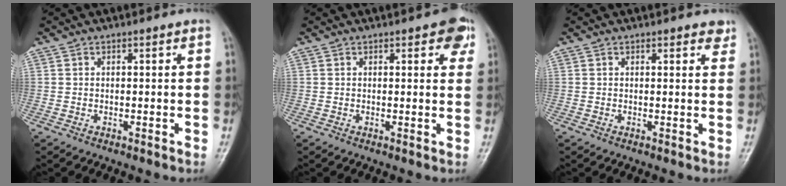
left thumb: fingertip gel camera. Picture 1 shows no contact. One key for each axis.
{"total": 4.6, "fx": 2.2, "fy": 1.9, "fz": 3.6, "tx": -0.023, "ty": -0.004, "tz": 0.018}
{"total": 2.2, "fx": 1.6, "fy": 0.9, "fz": 1.2, "tx": 0.001, "ty": -0.004, "tz": 0.014}